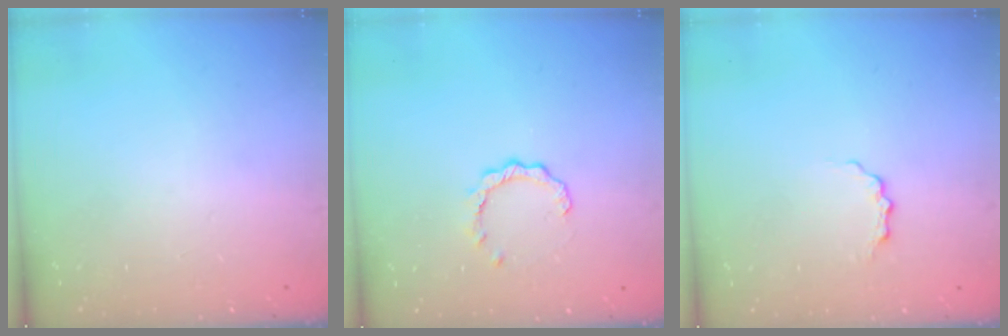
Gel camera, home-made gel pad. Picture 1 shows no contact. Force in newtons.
{"total": 2.5, "press": 2.5, "slide": 0.3}
{"total": 3.3, "press": 3.3, "slide": 0.4}